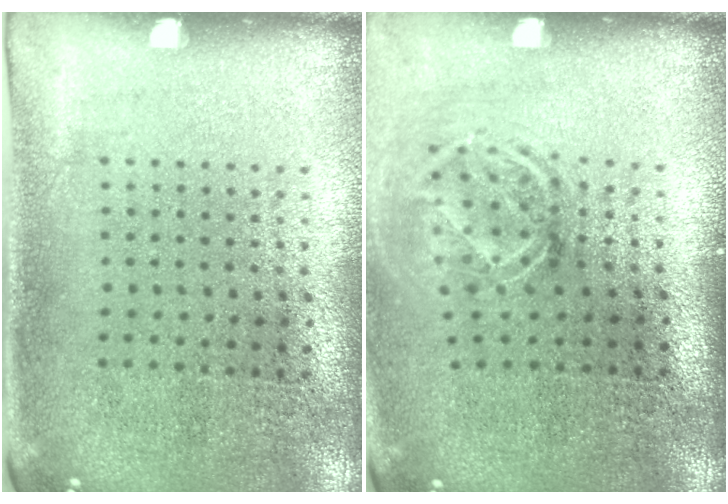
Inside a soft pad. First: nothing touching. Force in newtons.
{"total": 1.7, "press": 1.3, "slide": 1.2}